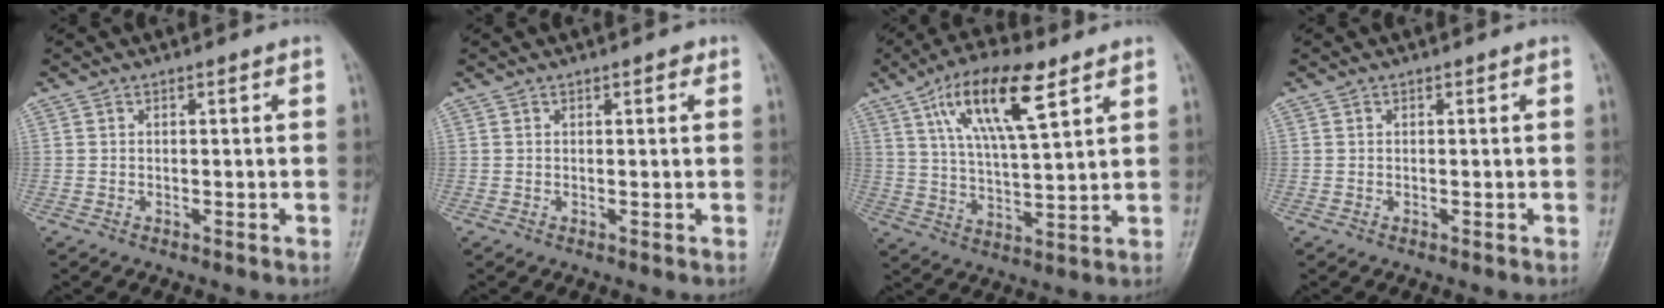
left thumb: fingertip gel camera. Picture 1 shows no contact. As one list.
[{"total": 1.4, "force": [0.6, 0.8, 0.9], "torque": [-0.003, 0.000, 0.007]}, {"total": 14.9, "force": [7.5, 5.1, 11.9], "torque": [-0.194, -0.019, 0.136]}, {"total": 0.0}]